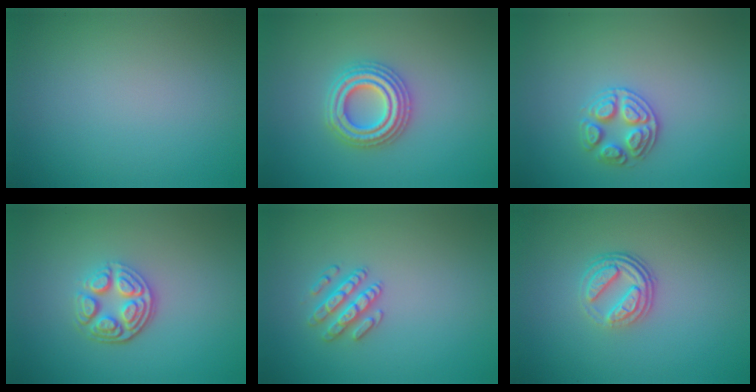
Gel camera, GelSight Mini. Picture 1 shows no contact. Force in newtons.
{"total": 4.4, "press": 4.4, "slide": 0.7}
{"total": 2.7, "press": 2.6, "slide": 0.4}
{"total": 4.1, "press": 3.2, "slide": 2.5}
{"total": 2.5, "press": 2.4, "slide": 0.5}
{"total": 3.7, "press": 2.7, "slide": 2.6}